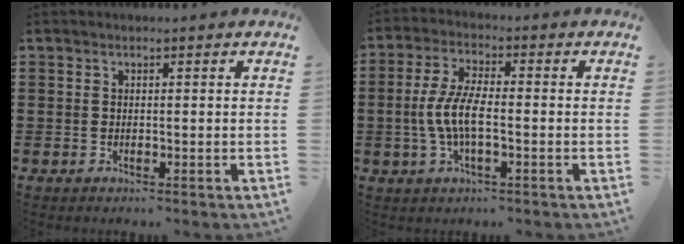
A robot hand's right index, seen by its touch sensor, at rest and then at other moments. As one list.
[{"total": 6.4, "force": [-1.4, 2.2, 5.9], "torque": [-0.137, -0.007, -0.035]}]